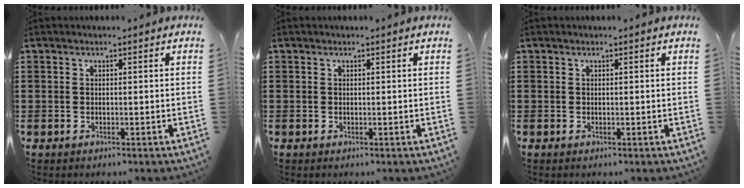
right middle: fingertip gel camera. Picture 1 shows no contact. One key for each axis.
{"total": 0.0}
{"total": 0.0}